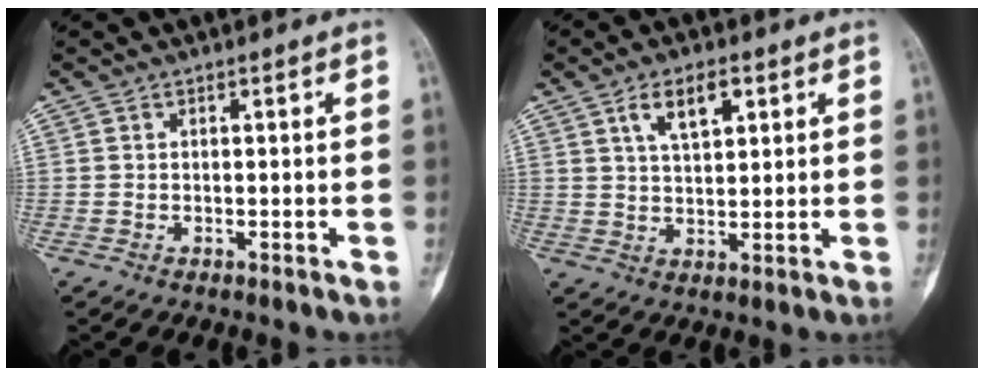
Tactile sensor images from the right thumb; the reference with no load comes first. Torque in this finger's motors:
{"motor_torque": [0.23, 0.44, -0.03, 0.16, 0.03]}